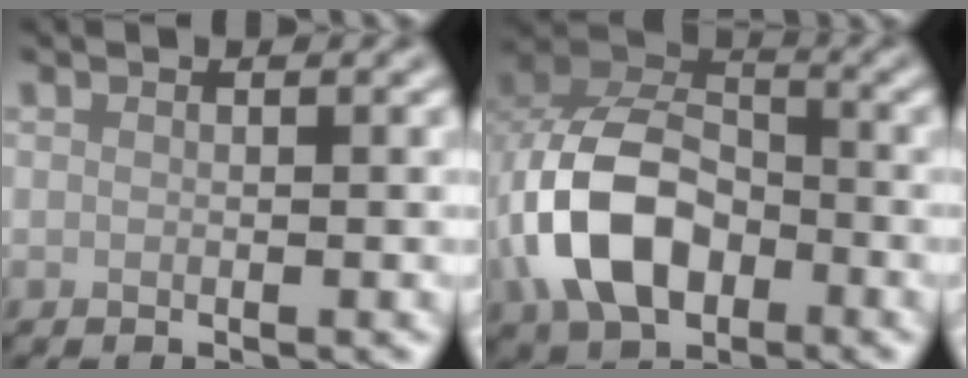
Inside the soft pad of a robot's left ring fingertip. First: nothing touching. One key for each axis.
{"total": 9.1, "fx": -2.7, "fy": 6.0, "fz": 6.3, "tx": -0.133, "ty": 0.008, "tz": -0.059}